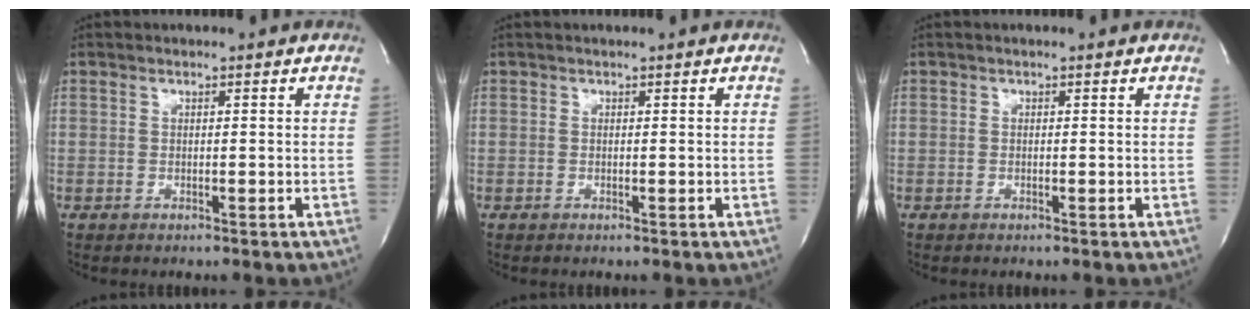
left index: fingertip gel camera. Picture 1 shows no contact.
{"total": 0.5, "force": [0.5, -0.1, 0.2], "torque": [-0.001, 0.006, 0.010]}
{"total": 0.0}